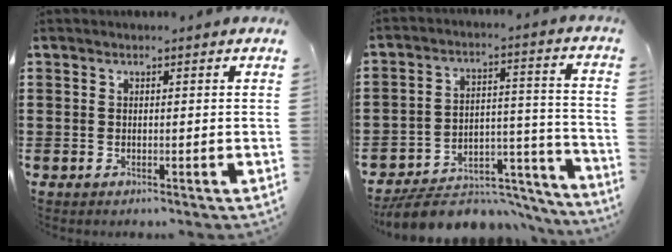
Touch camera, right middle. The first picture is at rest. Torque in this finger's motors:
{"motor_torque": [0.08, 0.03, -0.34, -0.06]}